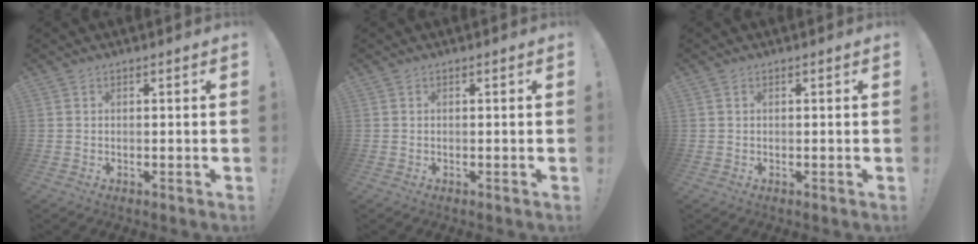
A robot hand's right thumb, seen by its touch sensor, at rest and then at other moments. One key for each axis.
{"total": 0.0}
{"total": 0.0}